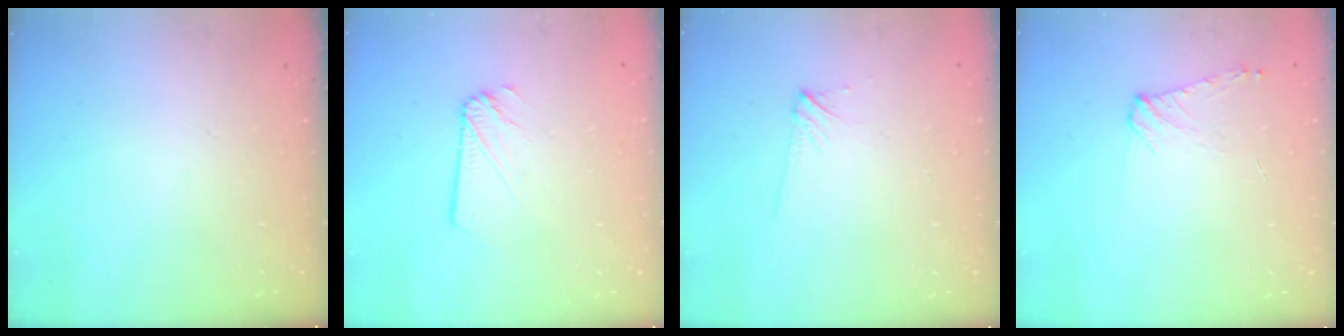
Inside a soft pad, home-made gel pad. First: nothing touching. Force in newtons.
{"total": 2.3, "press": 2.3, "slide": 0.2}
{"total": 4.5, "press": 4.5, "slide": 0.4}
{"total": 7.1, "press": 7.0, "slide": 1.1}